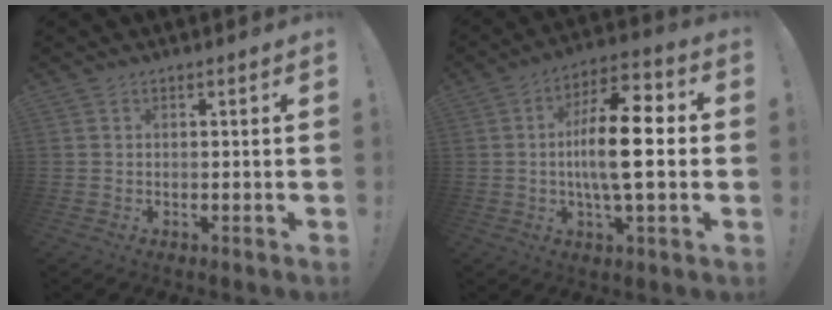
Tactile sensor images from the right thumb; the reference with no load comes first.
{"total": 16.5, "force": [-0.8, 5.3, 15.6], "torque": [-0.271, 0.005, -0.023]}